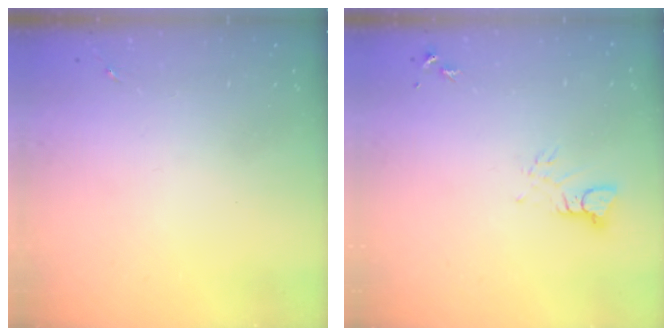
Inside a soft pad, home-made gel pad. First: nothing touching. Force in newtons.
{"total": 3.6, "press": 3.6, "slide": 0.3}